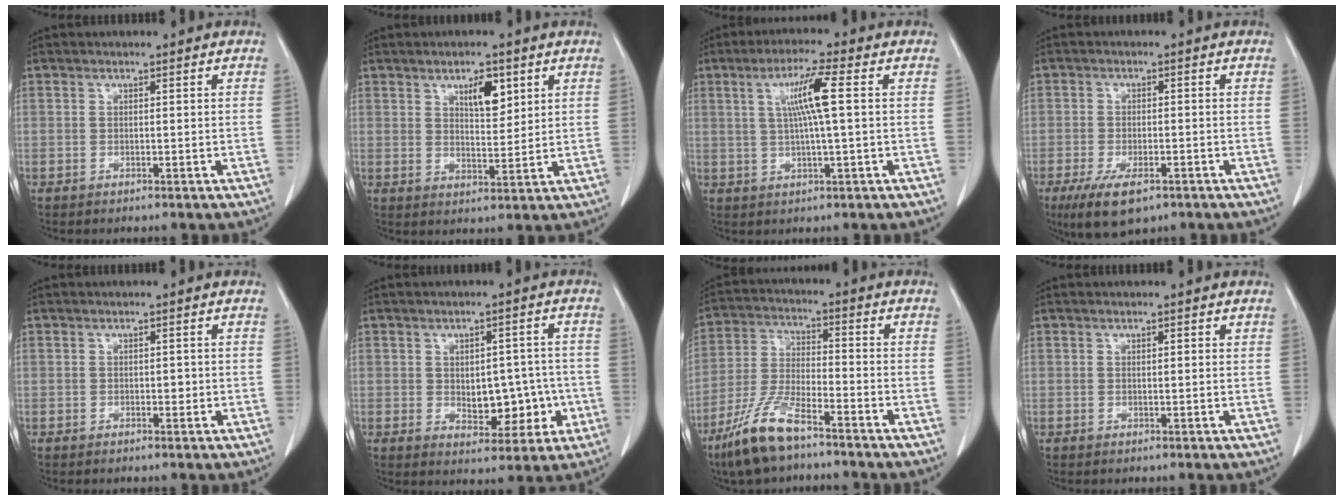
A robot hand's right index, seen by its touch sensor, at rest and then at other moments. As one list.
[{"total": 5.4, "force": [2.8, 2.0, 4.1], "torque": [-0.070, -0.003, 0.048]}, {"total": 7.0, "force": [1.4, -0.4, 6.8], "torque": [-0.127, 0.005, 0.027]}, {"total": 7.2, "force": [-4.4, 2.8, 5.0], "torque": [-0.090, -0.013, -0.069]}, {"total": 0.8, "force": [-0.1, 0.5, 0.6], "torque": [-0.008, 0.001, -0.001]}, {"total": 7.8, "force": [-0.9, 4.6, 6.2], "torque": [-0.072, 0.012, 0.001]}, {"total": 10.2, "force": [-7.3, 2.1, 6.9], "torque": [-0.150, -0.018, -0.144]}, {"total": 0.8, "force": [0.4, 0.2, 0.6], "torque": [-0.014, -0.001, 0.004]}]